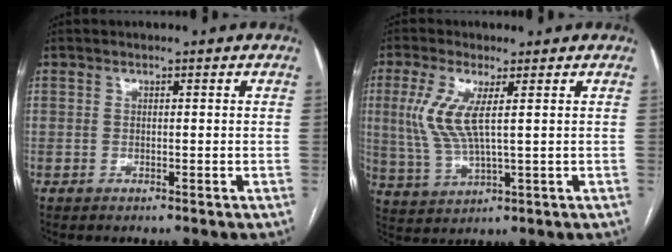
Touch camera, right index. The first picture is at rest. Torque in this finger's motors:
{"motor_torque": [0.99, 0.80, 0.75, 0.21]}